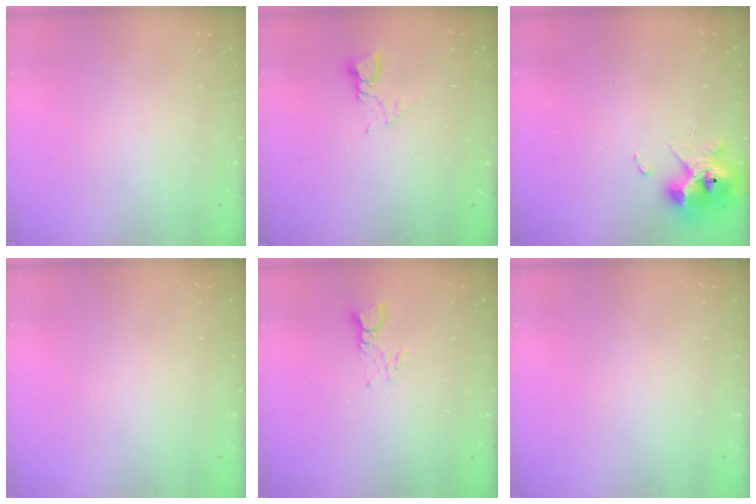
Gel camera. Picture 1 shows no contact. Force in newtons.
{"total": 2.5, "press": 2.5, "slide": 0.1}
{"total": 10.1, "press": 10.0, "slide": 1.4}
{"total": 0.0}
{"total": 3.1, "press": 3.1, "slide": 0.2}
{"total": 0.0}